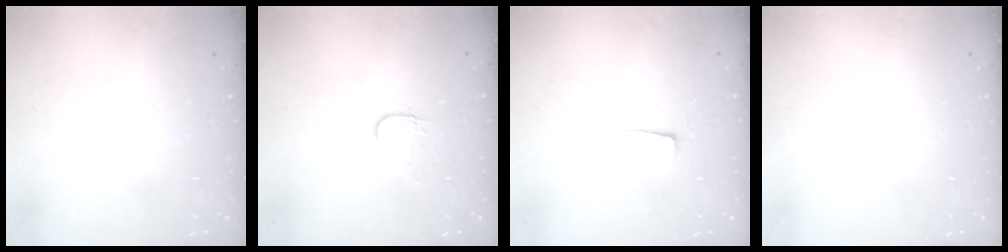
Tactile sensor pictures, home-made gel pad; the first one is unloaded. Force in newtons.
{"total": 3.9, "press": 3.9, "slide": 0.5}
{"total": 3.9, "press": 3.9, "slide": 0.5}
{"total": 0.0}